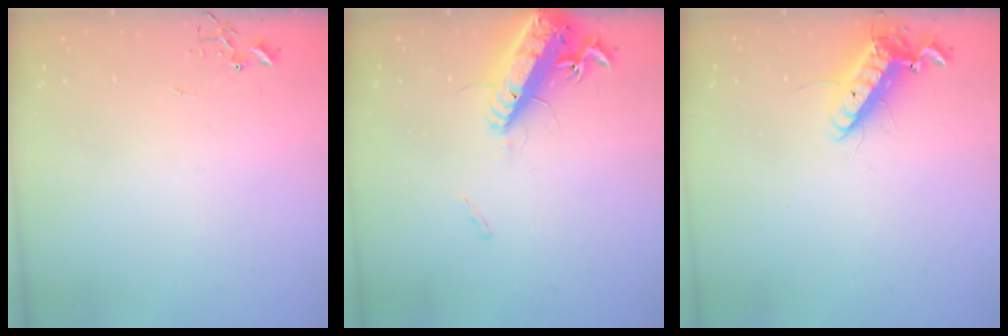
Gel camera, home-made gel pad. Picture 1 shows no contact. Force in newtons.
{"total": 16.7, "press": 16.2, "slide": 4.1}
{"total": 13.1, "press": 13.0, "slide": 2.3}